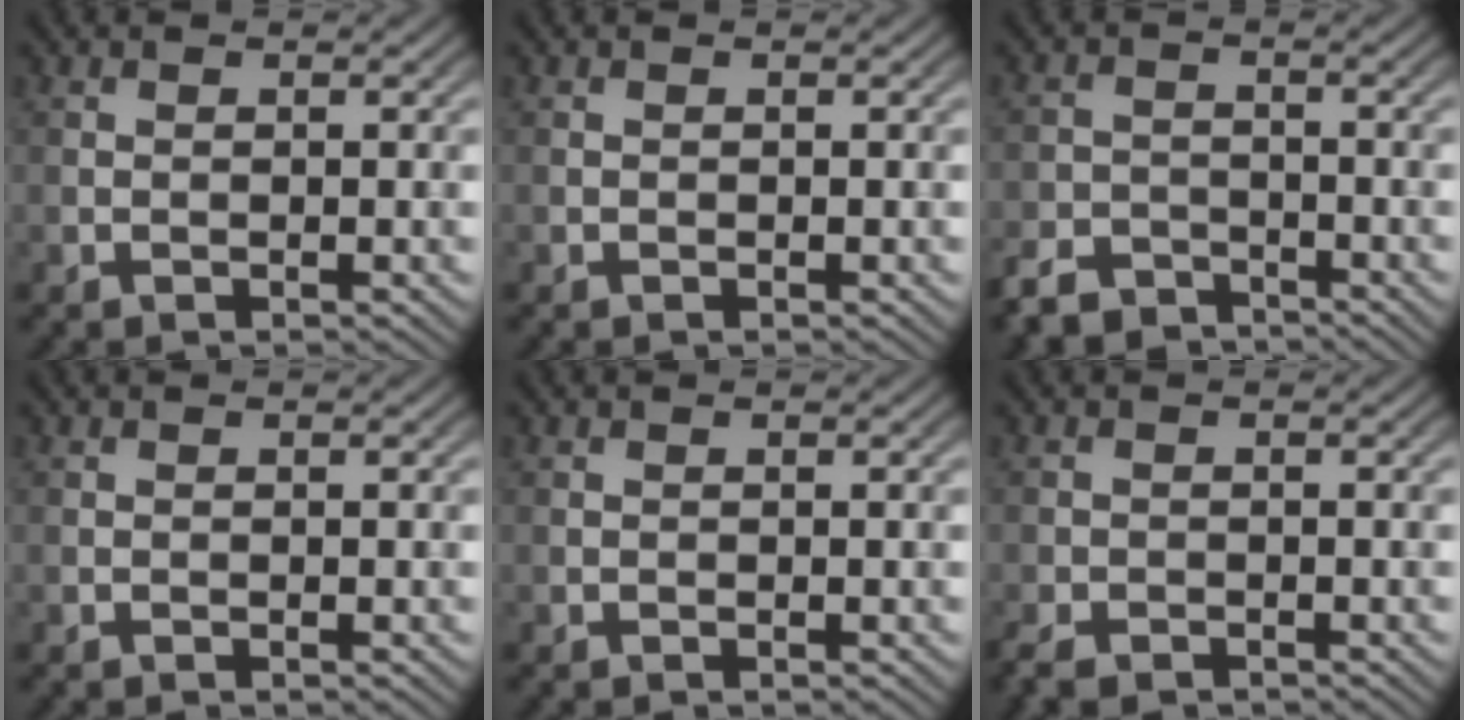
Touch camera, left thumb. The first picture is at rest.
{"total": 0.0}
{"total": 4.8, "force": [-4.2, 1.8, 1.4], "torque": [-0.022, -0.007, -0.085]}
{"total": 0.0}
{"total": 0.0}
{"total": 3.0, "force": [-2.4, 1.3, 1.3], "torque": [-0.029, -0.012, -0.049]}